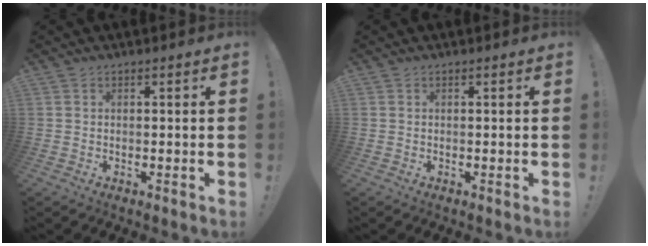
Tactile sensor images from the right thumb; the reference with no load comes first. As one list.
[{"total": 0.0}]